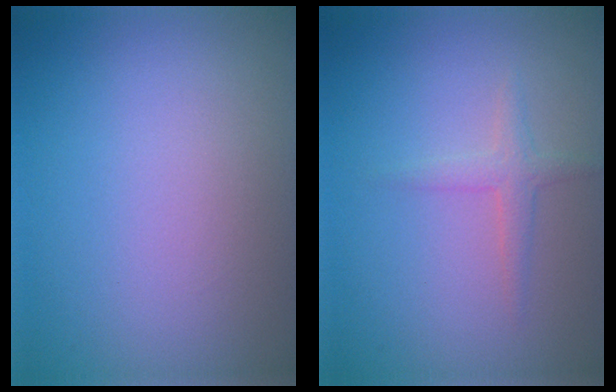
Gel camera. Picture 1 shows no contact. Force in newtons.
{"total": 1.5, "press": 1.5, "slide": 0.1}